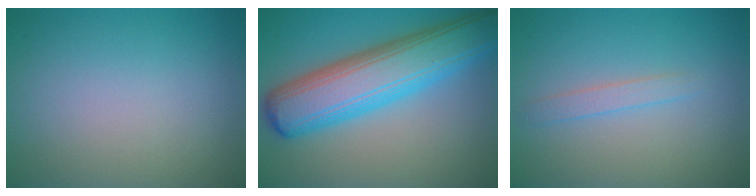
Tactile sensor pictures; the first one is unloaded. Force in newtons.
{"total": 9.7, "press": 9.7, "slide": 0.2}
{"total": 1.3, "press": 1.3, "slide": 0.1}